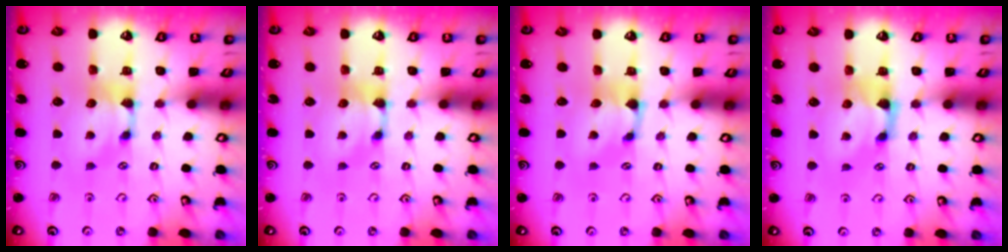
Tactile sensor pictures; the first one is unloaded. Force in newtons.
{"total": 0.0}
{"total": 0.9, "press": 0.2, "slide": 0.8}
{"total": 1.6, "press": 1.1, "slide": 1.1}